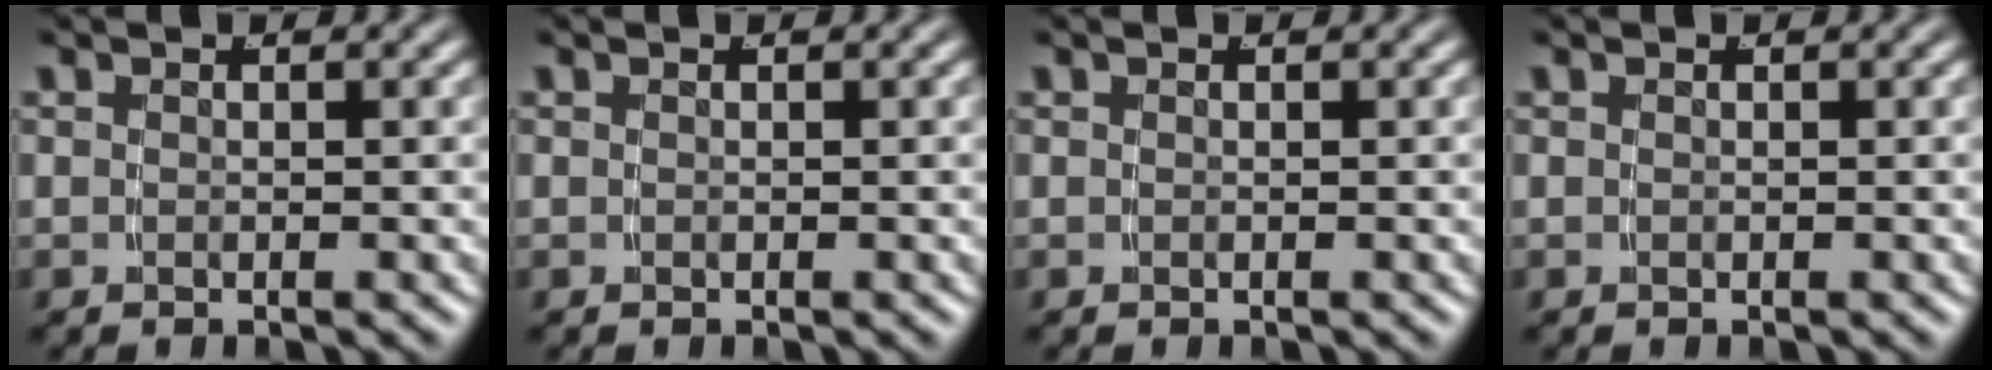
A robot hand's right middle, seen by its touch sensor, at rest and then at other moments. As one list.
[{"total": 0.0}, {"total": 0.0}, {"total": 0.0}]